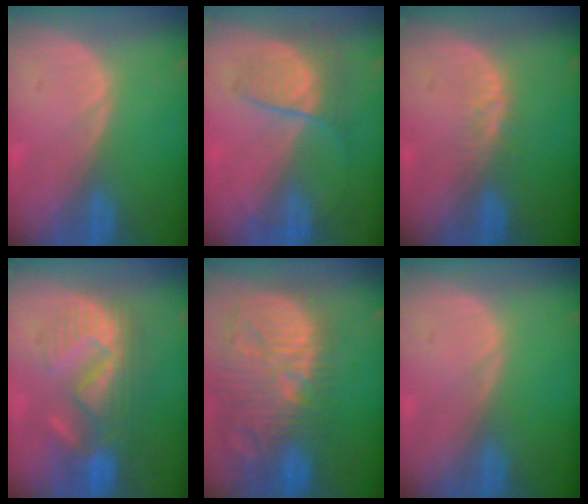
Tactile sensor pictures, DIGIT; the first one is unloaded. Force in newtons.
{"total": 6.6, "press": 6.0, "slide": 2.8}
{"total": 2.1, "press": 2.1, "slide": 0.2}
{"total": 9.0, "press": 8.9, "slide": 1.5}
{"total": 14.8, "press": 12.8, "slide": 7.3}
{"total": 0.0}